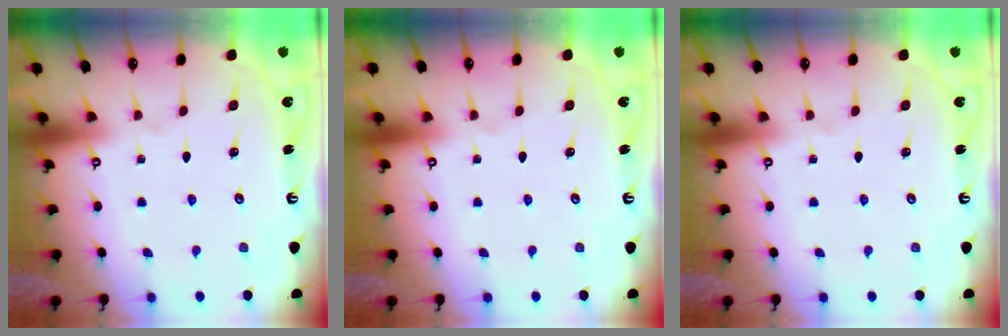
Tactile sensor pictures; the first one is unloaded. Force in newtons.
{"total": 0.0}
{"total": 0.0}